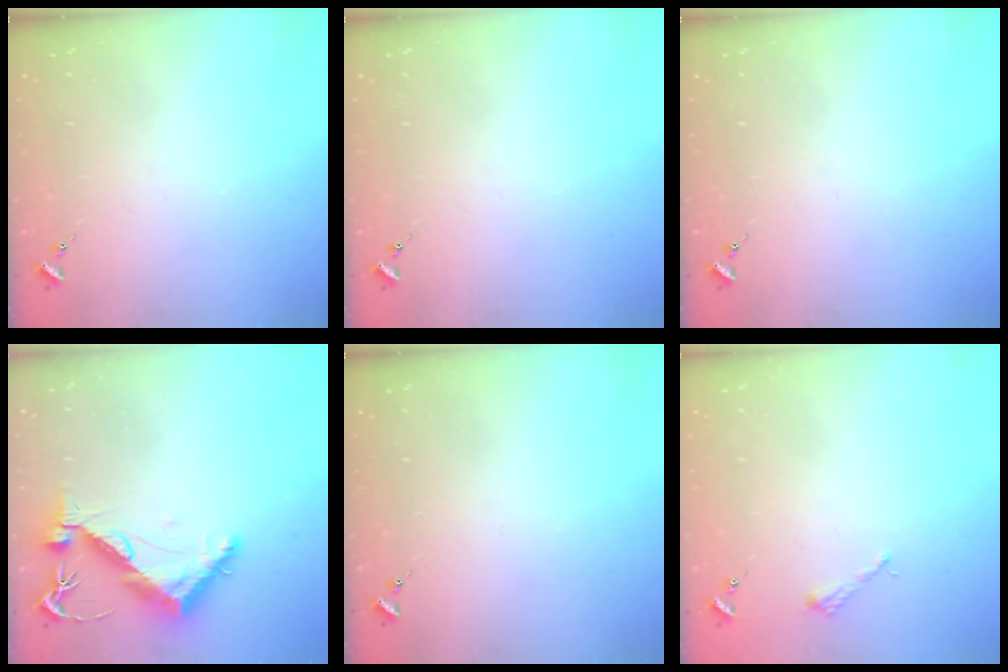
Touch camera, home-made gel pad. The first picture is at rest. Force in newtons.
{"total": 0.0}
{"total": 0.0}
{"total": 11.0, "press": 10.9, "slide": 1.1}
{"total": 0.0}
{"total": 2.2, "press": 2.2, "slide": 0.3}